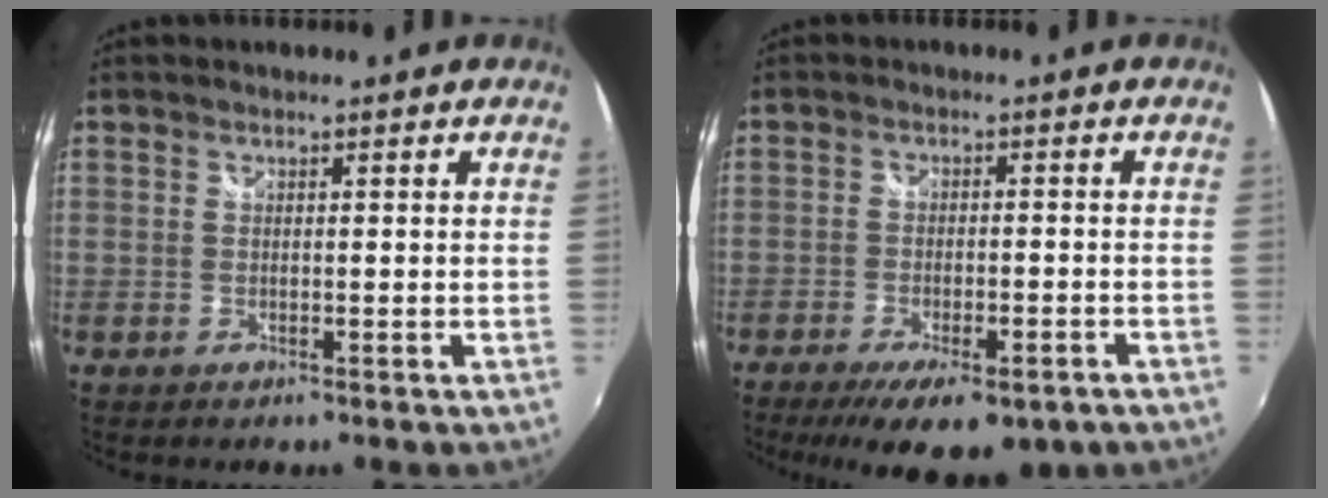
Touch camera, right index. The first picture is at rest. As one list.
[{"total": 14.9, "force": [-10.2, 5.2, 9.5], "torque": [-0.187, -0.042, -0.143]}]